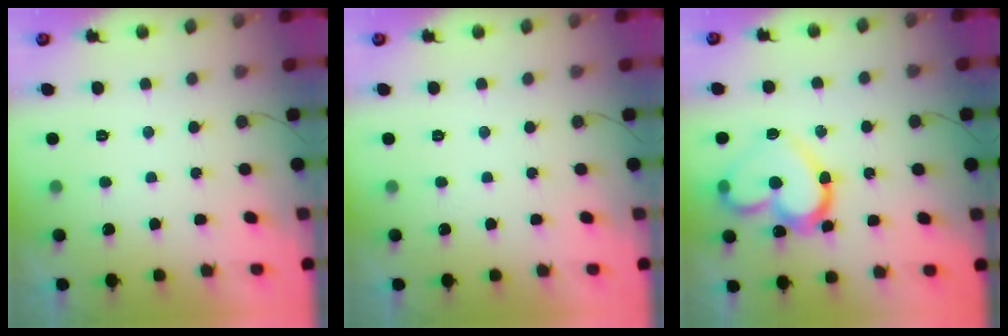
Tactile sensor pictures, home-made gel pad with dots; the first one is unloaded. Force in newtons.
{"total": 0.0}
{"total": 18.4, "press": 18.4, "slide": 1.4}